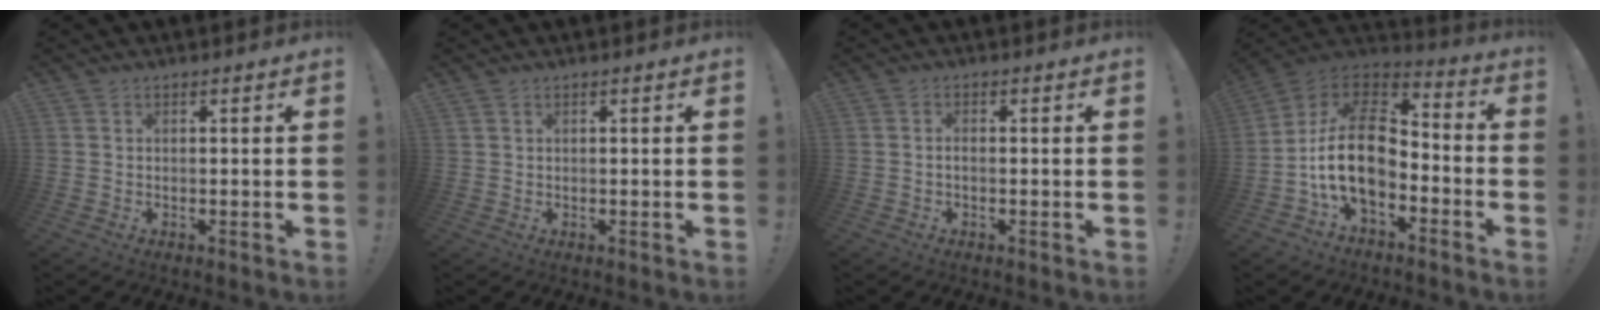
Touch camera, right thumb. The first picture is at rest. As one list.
[{"total": 0.6, "force": [0.4, 0.3, 0.3], "torque": [-0.010, 0.002, 0.009]}, {"total": 1.2, "force": [-0.7, 0.3, 1.0], "torque": [-0.022, 0.003, -0.011]}, {"total": 18.6, "force": [-3.6, 11.9, 13.8], "torque": [-0.257, 0.023, -0.051]}]